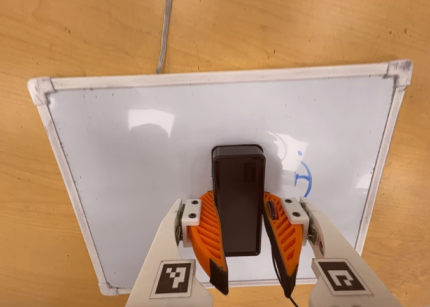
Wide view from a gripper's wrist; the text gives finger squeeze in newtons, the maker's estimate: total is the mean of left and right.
{"total": 13.8, "left": 13.1, "right": 14.4}